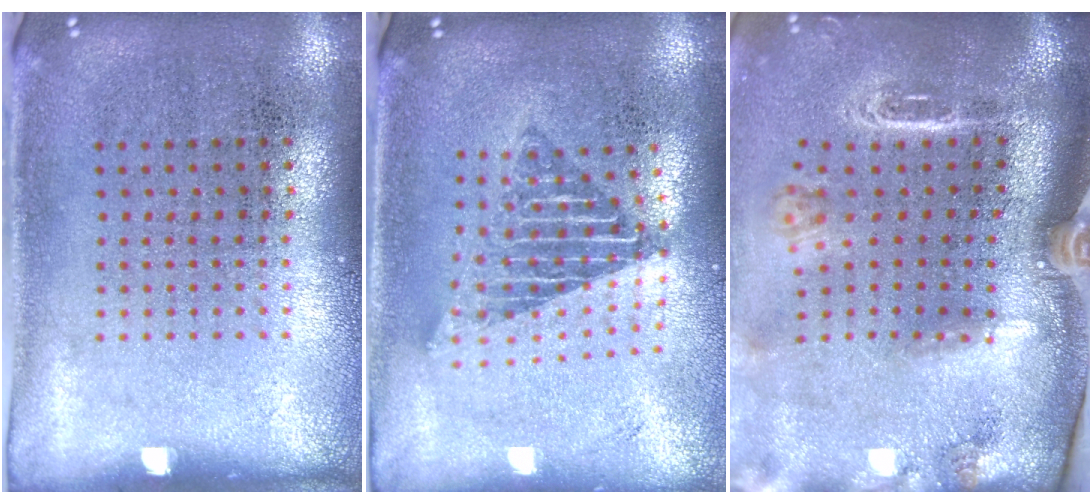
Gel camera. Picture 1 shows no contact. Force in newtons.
{"total": 1.7, "press": 1.3, "slide": 1.0}
{"total": 3.0, "press": 2.1, "slide": 2.1}